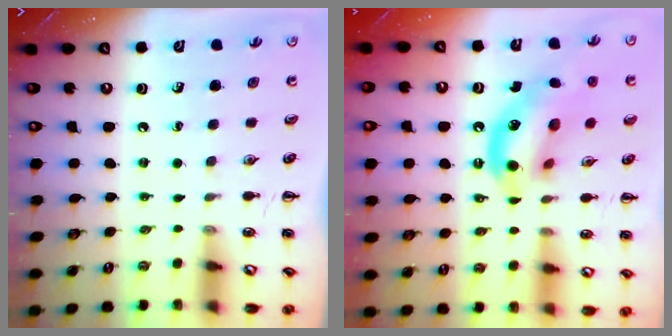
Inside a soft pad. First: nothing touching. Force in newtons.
{"total": 14.7, "press": 14.5, "slide": 2.1}